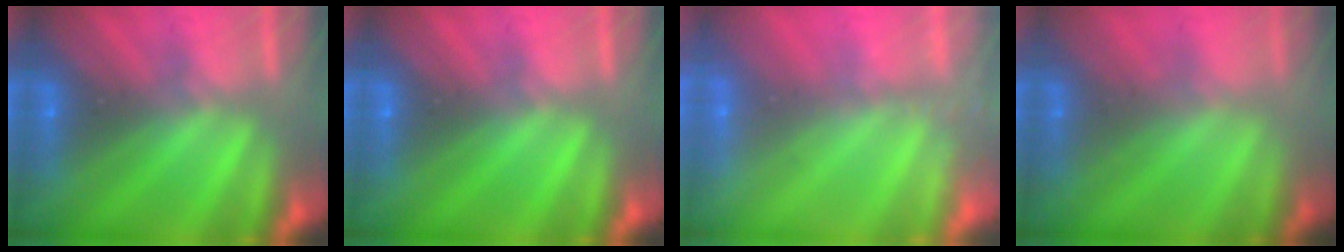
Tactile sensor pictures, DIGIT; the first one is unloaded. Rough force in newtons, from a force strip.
{"total": 0.0}
{"total": 2.4}
{"total": 1.8}